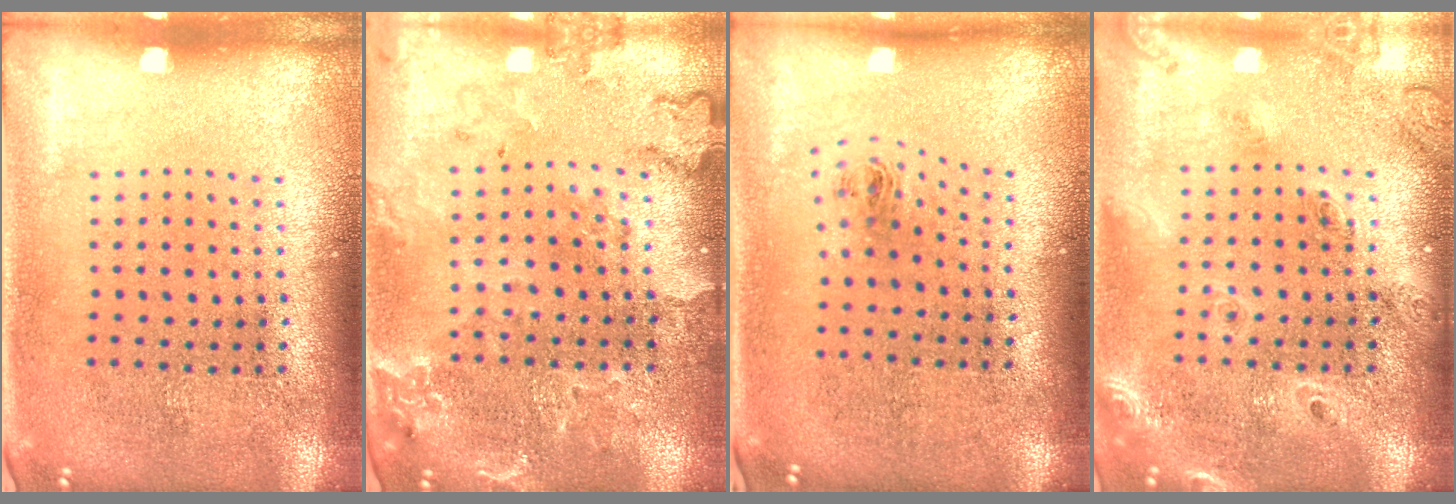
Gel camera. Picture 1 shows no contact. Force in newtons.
{"total": 0.5, "press": 0.5, "slide": 0.2}
{"total": 0.9, "press": 0.4, "slide": 0.8}
{"total": 1.8, "press": 1.7, "slide": 0.8}